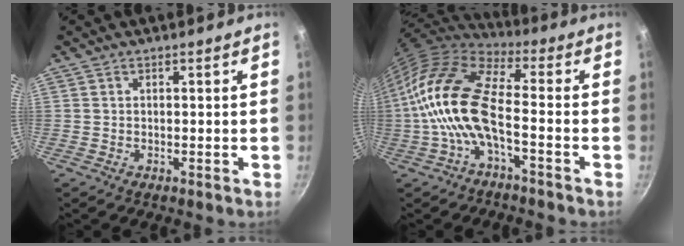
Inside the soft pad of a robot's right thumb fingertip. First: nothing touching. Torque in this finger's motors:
{"motor_torque": [-0.47, 1.53, 2.42, -0.35, 0.80]}